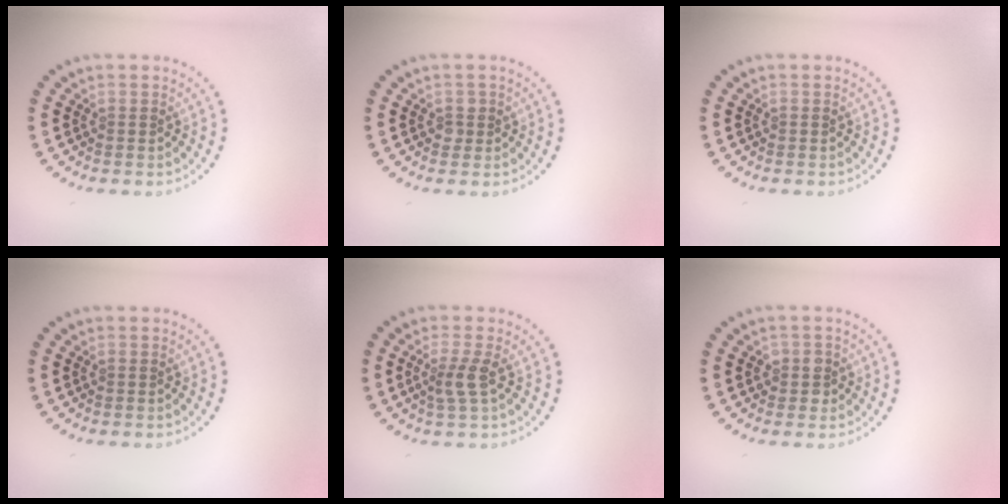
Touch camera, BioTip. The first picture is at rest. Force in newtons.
{"total": 0.9, "press": 0.9, "slide": 0.2}
{"total": 0.0}
{"total": 0.0}
{"total": 2.1, "press": 1.6, "slide": 1.3}
{"total": 1.6, "press": 1.5, "slide": 0.6}